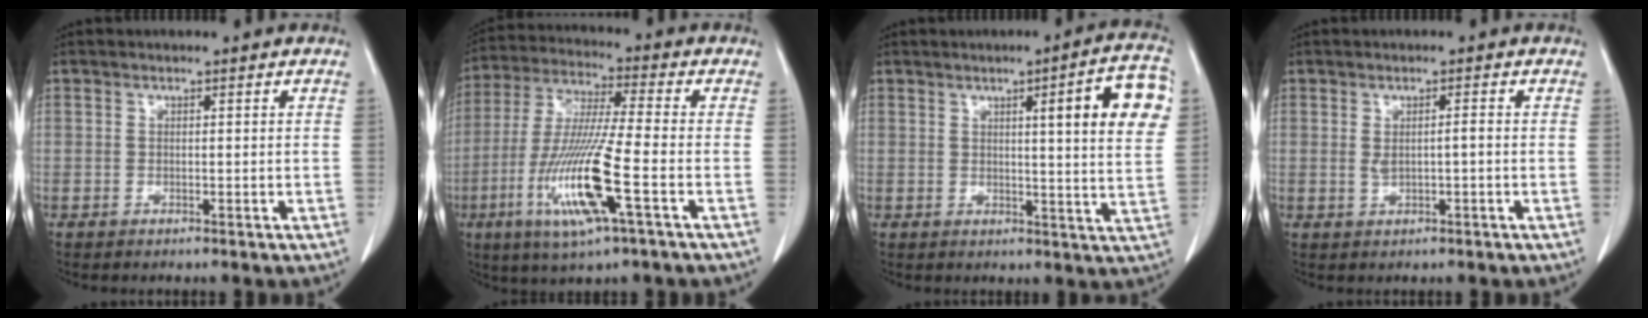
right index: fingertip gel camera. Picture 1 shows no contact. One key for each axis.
{"total": 14.9, "fx": -5.0, "fy": 0.3, "fz": 14.0, "tx": -0.293, "ty": -0.021, "tz": -0.098}
{"total": 11.0, "fx": 3.4, "fy": 0.5, "fz": 10.5, "tx": -0.127, "ty": 0.004, "tz": 0.035}
{"total": 2.1, "fx": 0.0, "fy": 0.4, "fz": 2.1, "tx": -0.039, "ty": 0.002, "tz": 0.005}